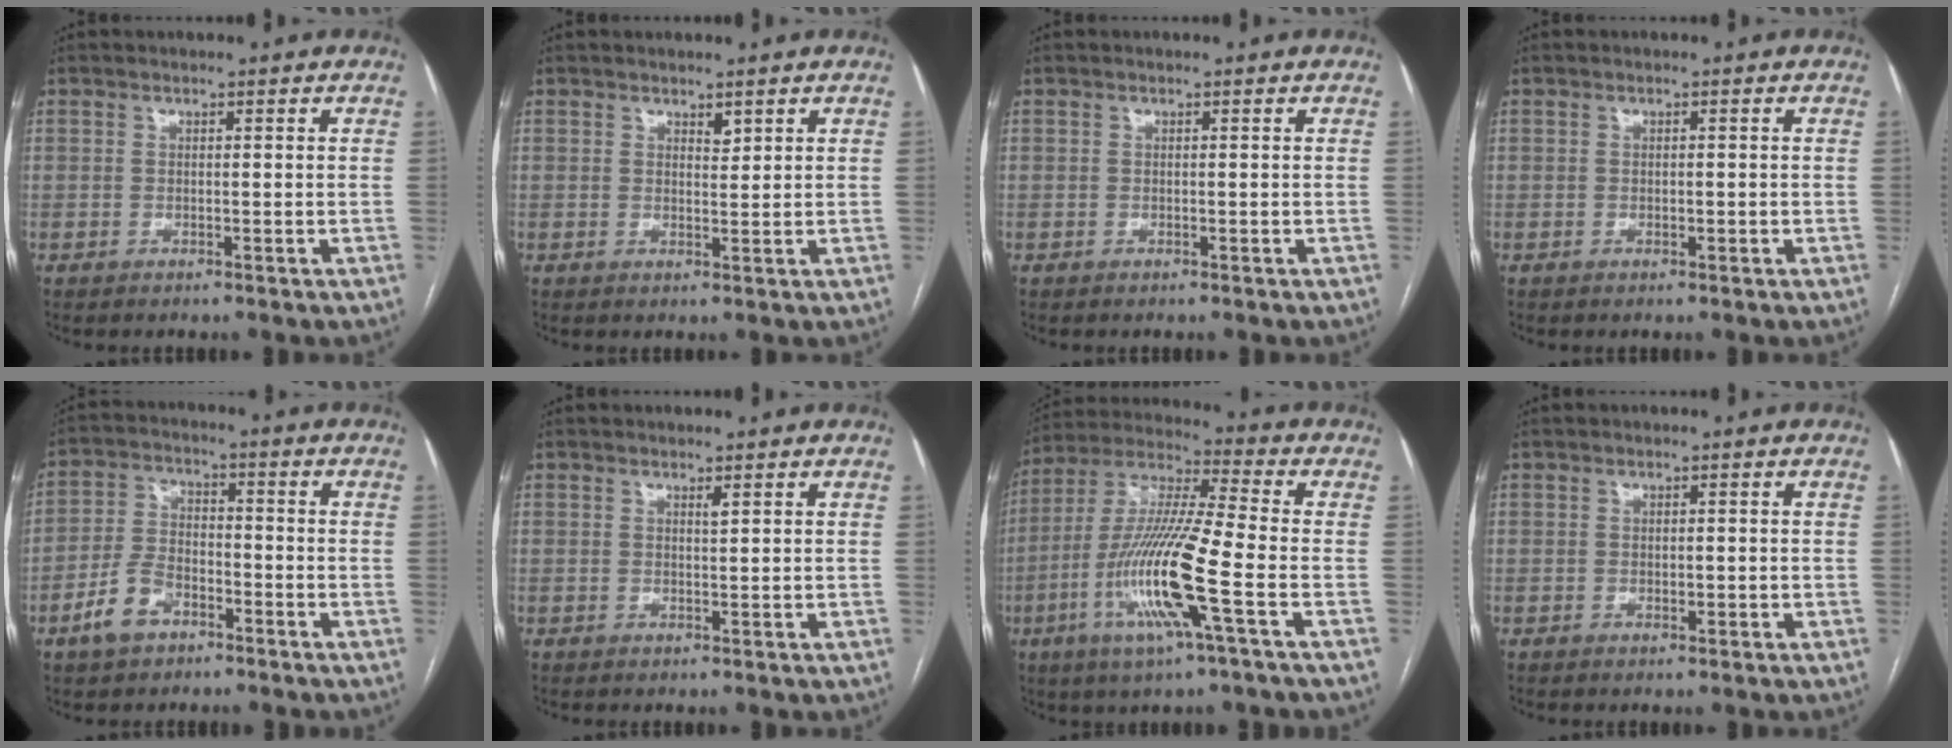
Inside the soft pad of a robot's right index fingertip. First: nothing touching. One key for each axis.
{"total": 1.3, "fx": 1.0, "fy": 0.6, "fz": 0.7, "tx": -0.011, "ty": -0.003, "tz": 0.016}
{"total": 0.0}
{"total": 0.8, "fx": -0.2, "fy": 0.3, "fz": 0.7, "tx": -0.012, "ty": -0.001, "tz": -0.002}
{"total": 7.3, "fx": -4.2, "fy": 4.2, "fz": 4.2, "tx": -0.100, "ty": 0.011, "tz": -0.075}
{"total": 0.7, "fx": 0.4, "fy": 0.0, "fz": 0.5, "tx": -0.010, "ty": -0.003, "tz": 0.008}
{"total": 15.9, "fx": -5.1, "fy": 0.1, "fz": 15.0, "tx": -0.309, "ty": -0.012, "tz": -0.104}
{"total": 1.1, "fx": -0.2, "fy": 0.5, "fz": 0.9, "tx": -0.016, "ty": 0.000, "tz": -0.001}